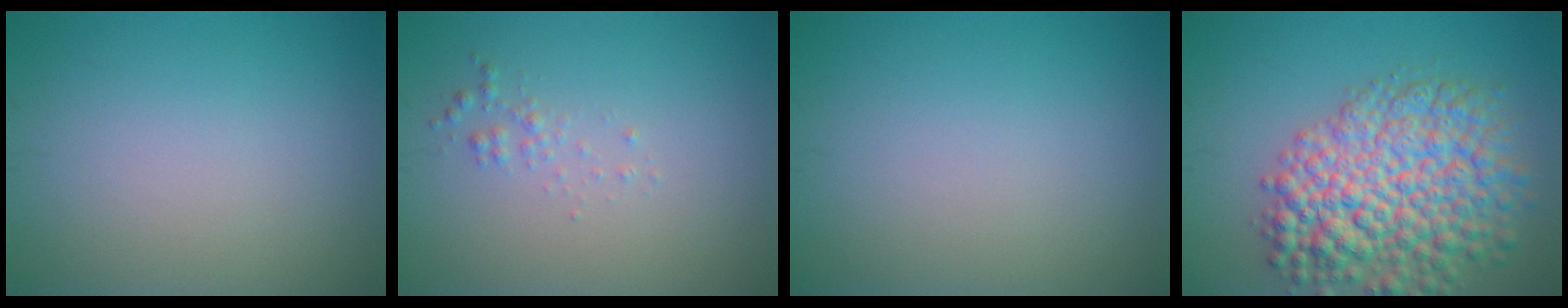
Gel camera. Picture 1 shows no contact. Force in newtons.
{"total": 0.9, "press": 0.9, "slide": 0.0}
{"total": 0.0}
{"total": 9.8, "press": 9.8, "slide": 0.4}